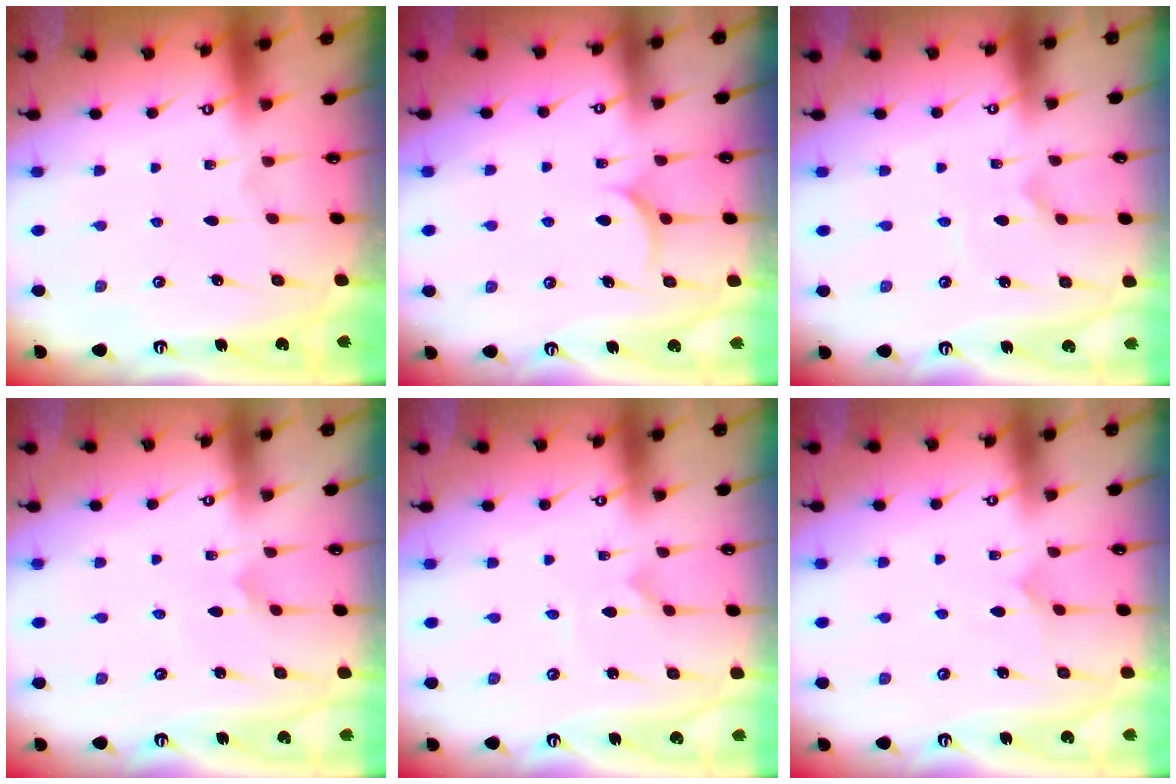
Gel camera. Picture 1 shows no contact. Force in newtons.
{"total": 7.2, "press": 7.2, "slide": 0.2}
{"total": 1.6, "press": 1.6, "slide": 0.1}
{"total": 1.3, "press": 1.3, "slide": 0.1}
{"total": 0.0}
{"total": 5.9, "press": 5.9, "slide": 0.7}